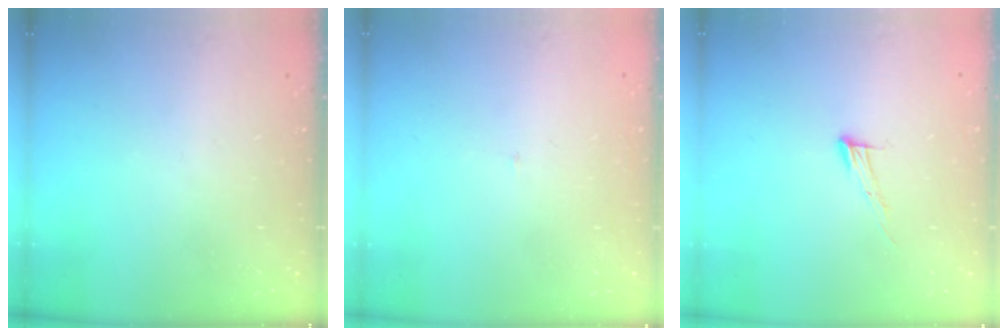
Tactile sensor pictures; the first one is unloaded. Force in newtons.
{"total": 2.1, "press": 2.1, "slide": 0.1}
{"total": 6.4, "press": 6.4, "slide": 0.4}